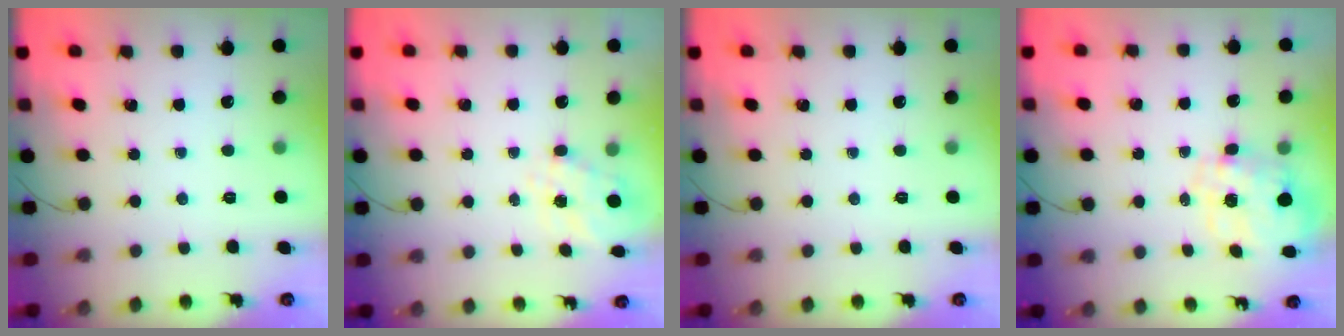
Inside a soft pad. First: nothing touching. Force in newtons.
{"total": 6.2, "press": 6.2, "slide": 0.8}
{"total": 0.0}
{"total": 9.9, "press": 9.8, "slide": 1.5}